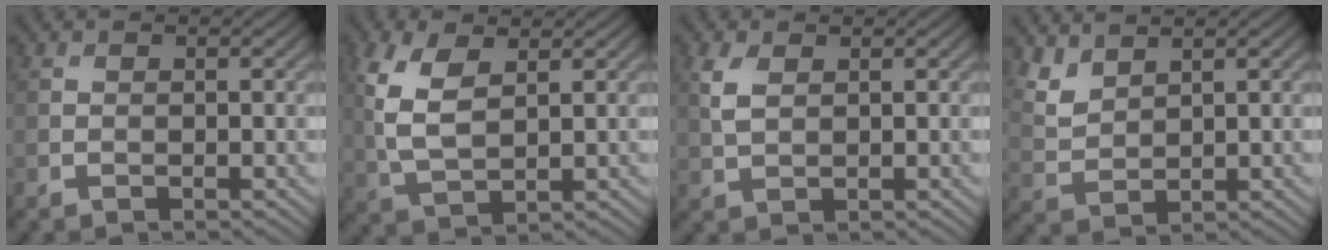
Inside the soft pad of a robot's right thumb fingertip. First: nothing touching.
{"total": 7.0, "force": [2.2, 3.6, 5.6], "torque": [-0.142, 0.002, 0.043]}
{"total": 3.0, "force": [1.2, 1.7, 2.2], "torque": [-0.060, 0.002, 0.027]}
{"total": 4.2, "force": [3.2, 1.7, 2.0], "torque": [-0.058, 0.000, 0.076]}